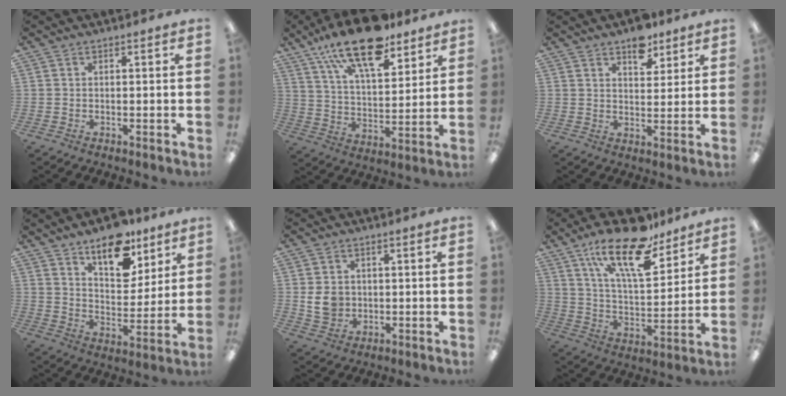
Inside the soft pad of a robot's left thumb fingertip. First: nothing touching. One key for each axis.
{"total": 18.9, "fx": 13.8, "fy": 7.0, "fz": 10.9, "tx": -0.187, "ty": -0.070, "tz": 0.235}
{"total": 7.3, "fx": 5.2, "fy": 3.9, "fz": 3.3, "tx": -0.024, "ty": -0.029, "tz": 0.087}
{"total": 14.2, "fx": 10.2, "fy": 6.9, "fz": 7.0, "tx": -0.096, "ty": -0.057, "tz": 0.180}
{"total": 5.9, "fx": 0.5, "fy": 5.1, "fz": 2.8, "tx": -0.048, "ty": 0.004, "tz": 0.010}
{"total": 20.7, "fx": 14.1, "fy": 7.9, "fz": 13.0, "tx": -0.214, "ty": -0.082, "tz": 0.239}